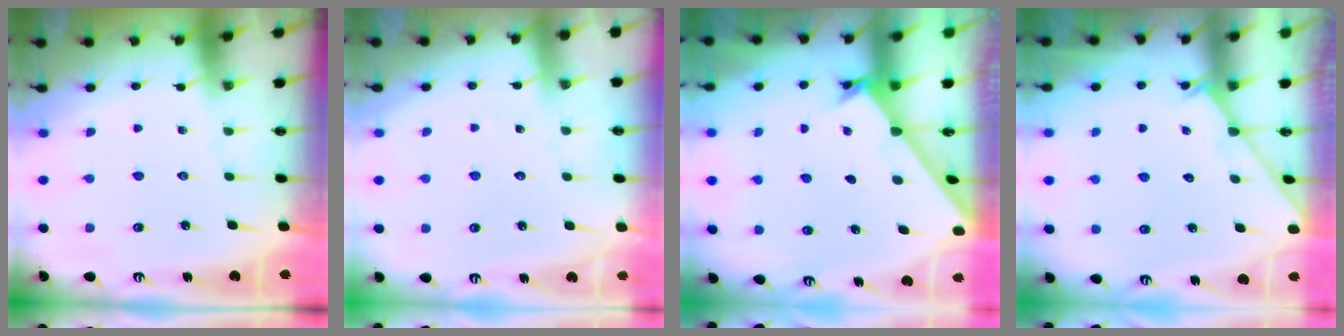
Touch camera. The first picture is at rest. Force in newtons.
{"total": 3.9, "press": 3.9, "slide": 0.3}
{"total": 1.7, "press": 1.7, "slide": 0.1}
{"total": 2.6, "press": 2.5, "slide": 0.4}